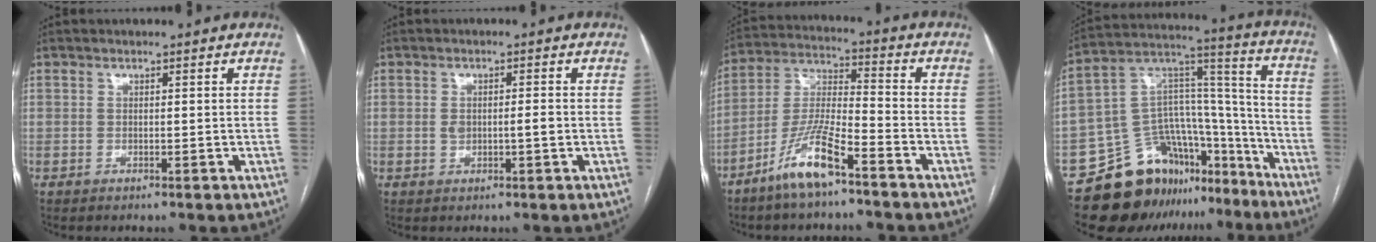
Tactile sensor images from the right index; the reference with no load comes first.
{"total": 3.0, "force": [-0.2, 0.9, 2.8], "torque": [-0.053, 0.005, 0.001]}
{"total": 10.6, "force": [-7.0, 1.4, 7.8], "torque": [-0.167, -0.013, -0.139]}
{"total": 19.7, "force": [-14.7, 10.8, 7.4], "torque": [-0.108, 0.080, -0.230]}